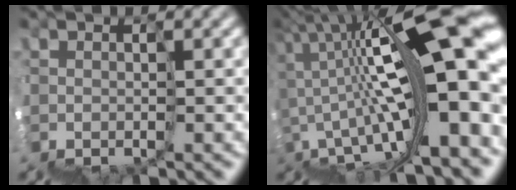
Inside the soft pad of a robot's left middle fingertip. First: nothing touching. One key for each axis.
{"total": 12.3, "fx": 0.6, "fy": 1.0, "fz": 12.3, "tx": -0.167, "ty": 0.049, "tz": 0.008}